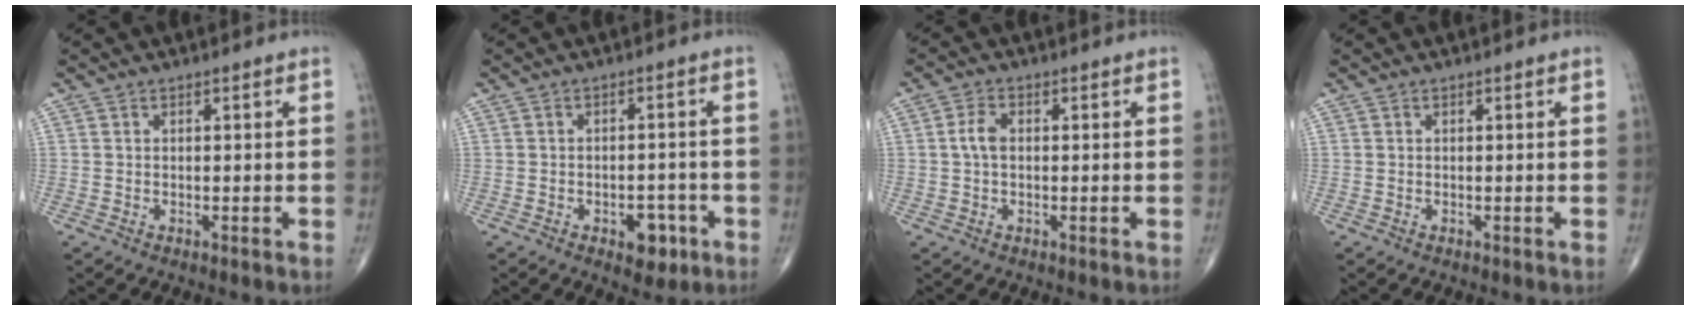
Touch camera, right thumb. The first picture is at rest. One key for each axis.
{"total": 5.4, "fx": -2.5, "fy": 3.2, "fz": 3.5, "tx": -0.021, "ty": 0.017, "tz": -0.028}
{"total": 3.1, "fx": 0.2, "fy": 1.9, "fz": 2.5, "tx": -0.055, "ty": 0.007, "tz": -0.002}
{"total": 0.0}